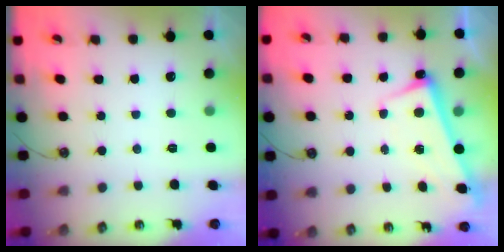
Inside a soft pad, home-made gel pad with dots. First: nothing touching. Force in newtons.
{"total": 2.5, "press": 2.5, "slide": 0.7}